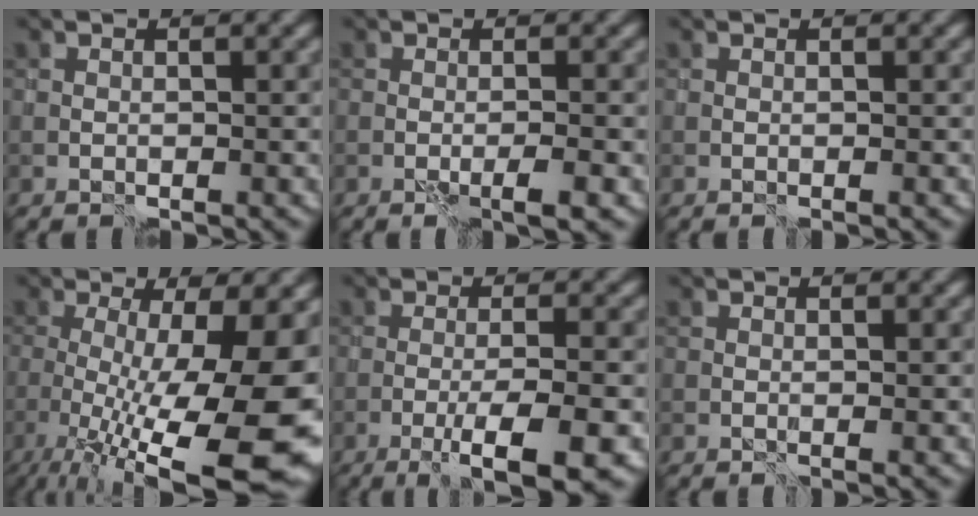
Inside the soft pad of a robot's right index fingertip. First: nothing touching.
{"total": 1.5, "force": [-0.5, -0.6, 1.2], "torque": [-0.017, -0.004, -0.010]}
{"total": 0.0}
{"total": 15.4, "force": [-3.4, 4.2, 14.4], "torque": [-0.208, -0.026, -0.039]}
{"total": 5.7, "force": [-2.8, 0.4, 5.0], "torque": [-0.065, 0.004, -0.049]}
{"total": 0.7, "force": [0.1, -0.6, -0.3], "torque": [0.008, 0.002, 0.002]}